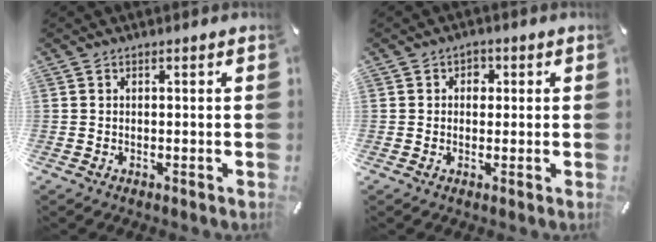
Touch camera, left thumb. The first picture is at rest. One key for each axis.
{"total": 2.5, "fx": -0.1, "fy": 2.2, "fz": 1.2, "tx": -0.010, "ty": 0.002, "tz": -0.009}